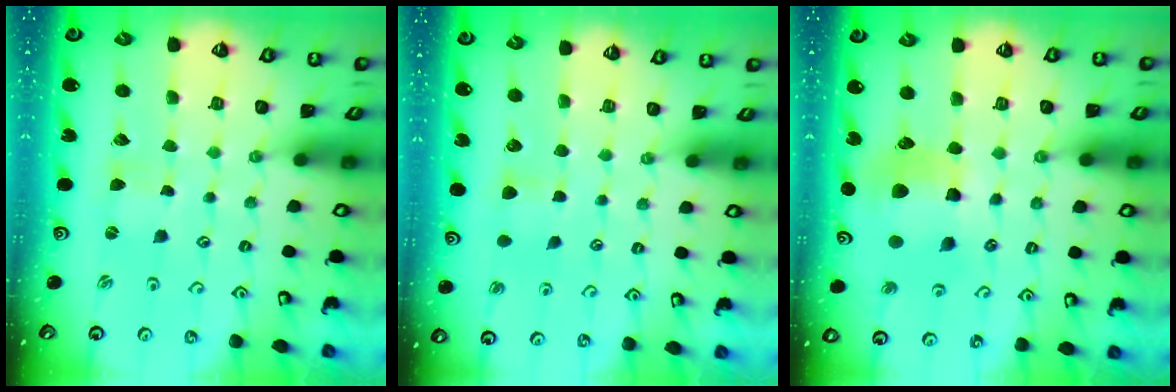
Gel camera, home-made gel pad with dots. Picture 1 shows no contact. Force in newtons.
{"total": 5.2, "press": 5.2, "slide": 0.8}
{"total": 11.4, "press": 11.3, "slide": 1.5}